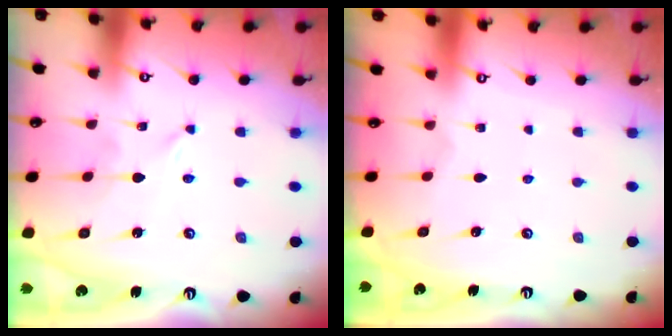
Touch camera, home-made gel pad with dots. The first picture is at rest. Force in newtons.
{"total": 0.0}